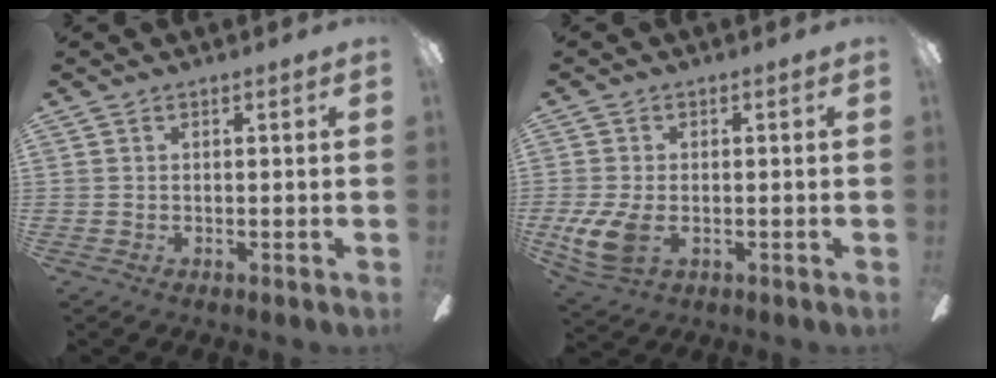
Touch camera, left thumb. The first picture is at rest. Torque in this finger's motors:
{"motor_torque": [-0.04, 0.27, 0.06, -0.05, 0.03]}